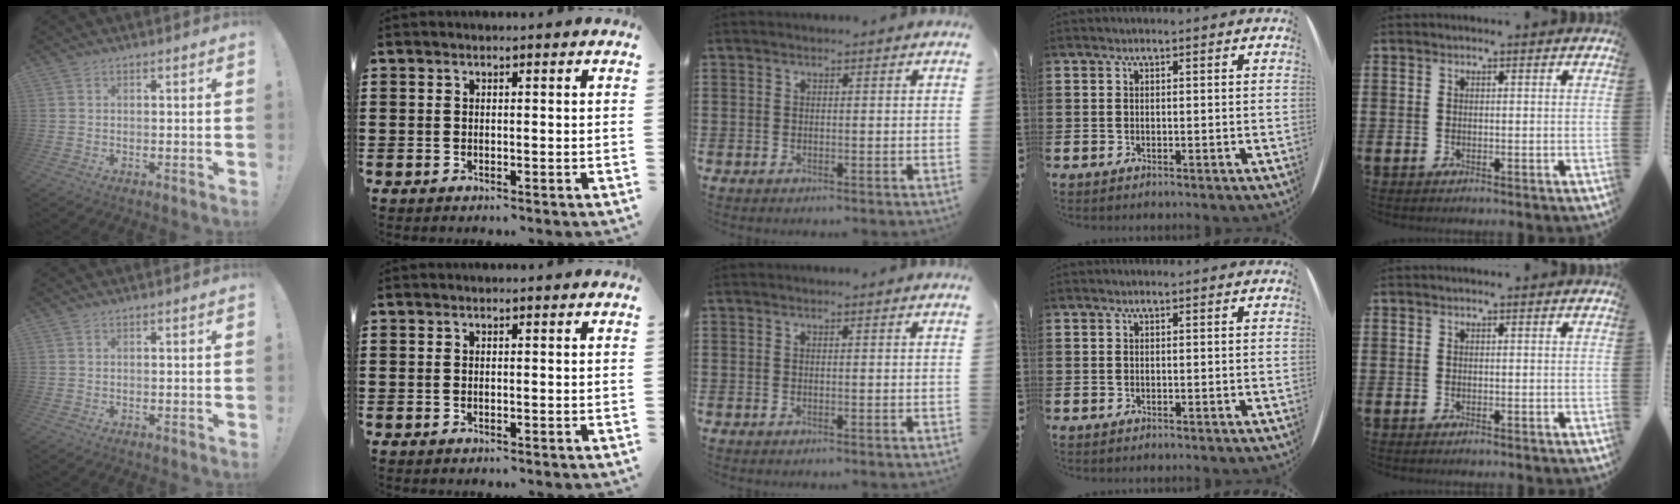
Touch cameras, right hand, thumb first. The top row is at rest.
{}